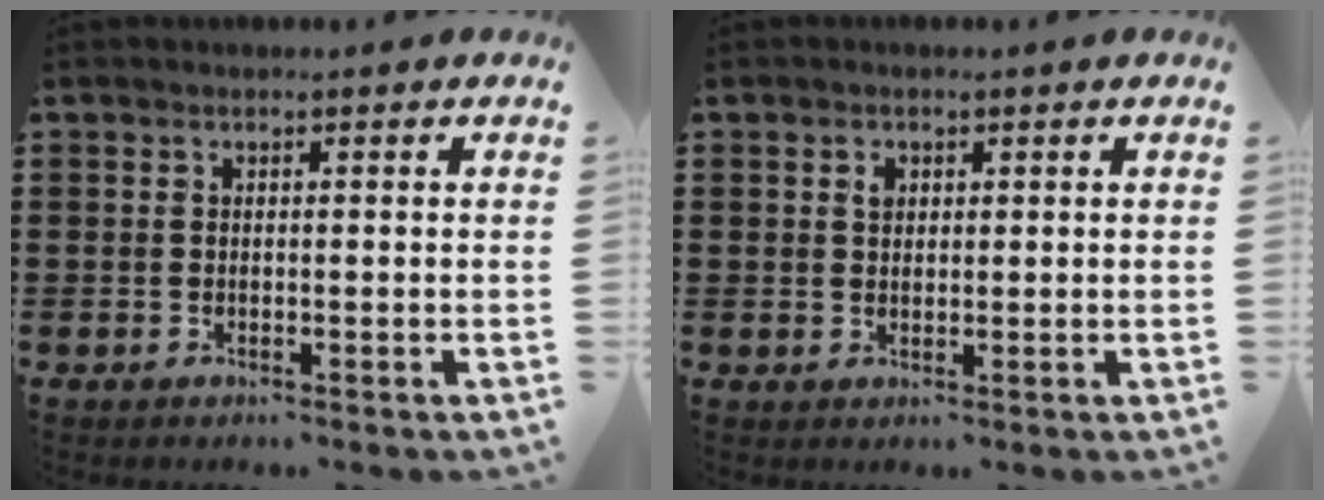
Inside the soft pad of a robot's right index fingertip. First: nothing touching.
{"total": 1.5, "force": [0.7, 1.1, 0.9], "torque": [-0.020, 0.006, 0.012]}